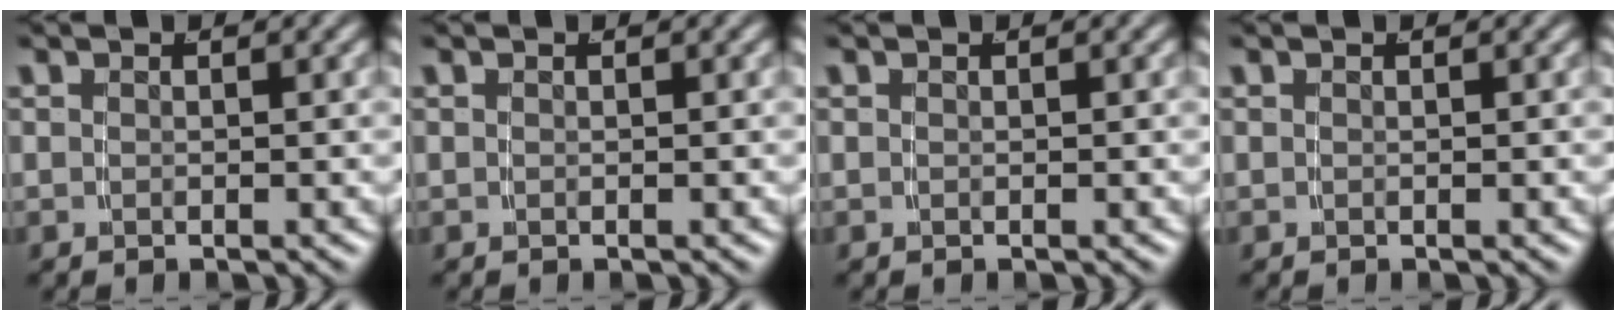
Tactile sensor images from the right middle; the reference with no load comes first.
{"total": 0.0}
{"total": 0.0}
{"total": 0.0}